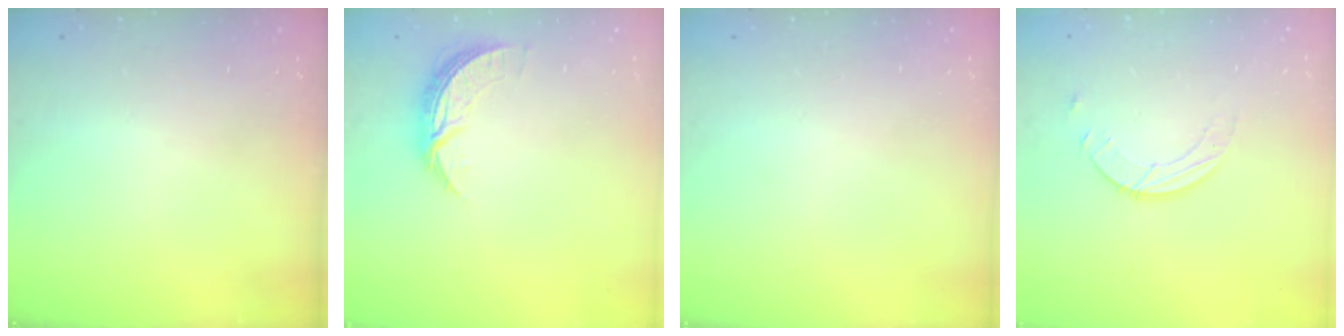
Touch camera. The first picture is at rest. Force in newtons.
{"total": 7.6, "press": 7.6, "slide": 0.1}
{"total": 0.0}
{"total": 3.4, "press": 3.4, "slide": 0.3}